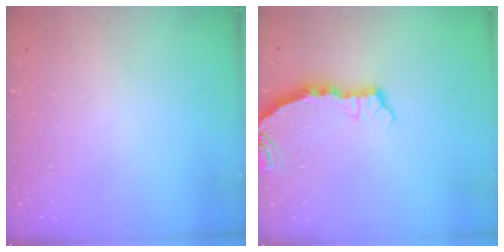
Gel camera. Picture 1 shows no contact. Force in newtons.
{"total": 5.3, "press": 5.3, "slide": 0.5}